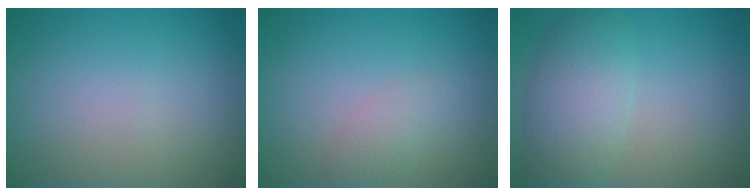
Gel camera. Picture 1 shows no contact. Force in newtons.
{"total": 1.5, "press": 1.5, "slide": 0.0}
{"total": 5.1, "press": 5.1, "slide": 0.2}